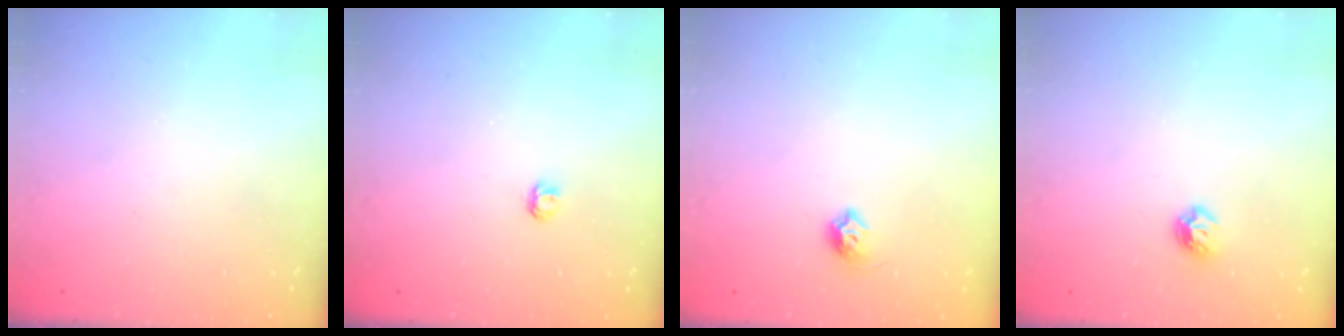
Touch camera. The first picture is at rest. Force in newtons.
{"total": 2.8, "press": 2.8, "slide": 0.3}
{"total": 6.7, "press": 6.6, "slide": 1.0}
{"total": 5.2, "press": 5.1, "slide": 0.8}